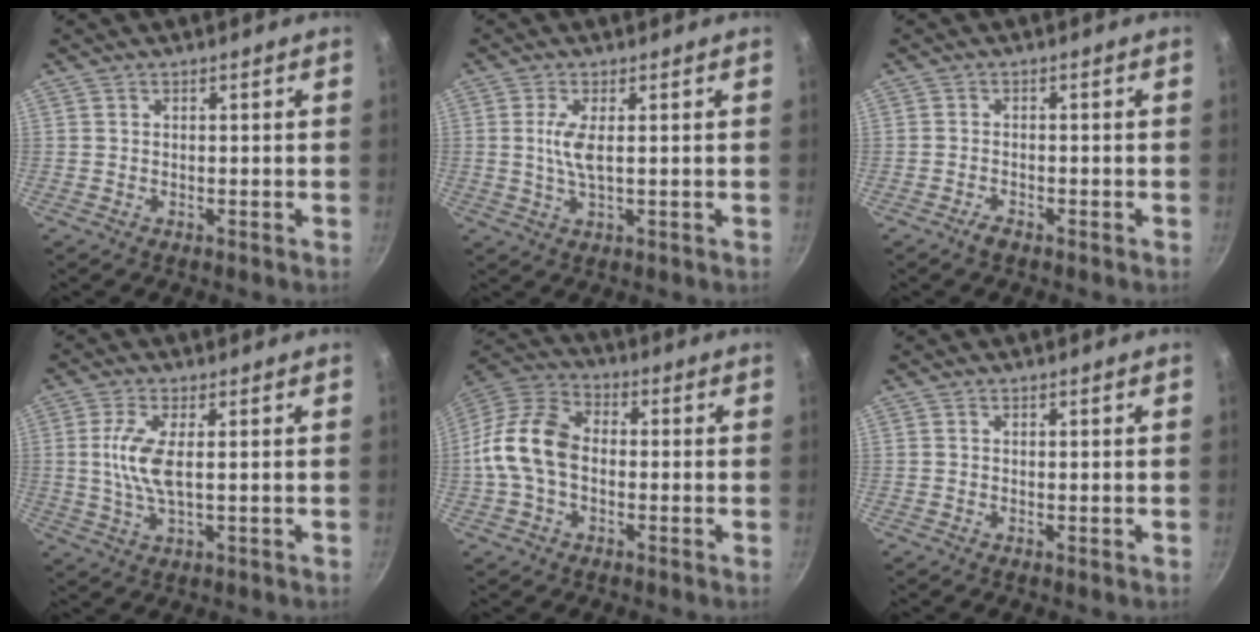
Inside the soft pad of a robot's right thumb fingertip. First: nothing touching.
{"total": 4.5, "force": [0.6, 1.3, 4.3], "torque": [-0.097, -0.002, 0.013]}
{"total": 1.8, "force": [-1.4, 0.6, 1.0], "torque": [-0.023, 0.013, -0.027]}
{"total": 7.1, "force": [0.7, 2.3, 6.6], "torque": [-0.149, -0.002, 0.013]}
{"total": 12.8, "force": [-1.2, 8.7, 9.4], "torque": [-0.163, 0.037, -0.043]}
{"total": 0.0}